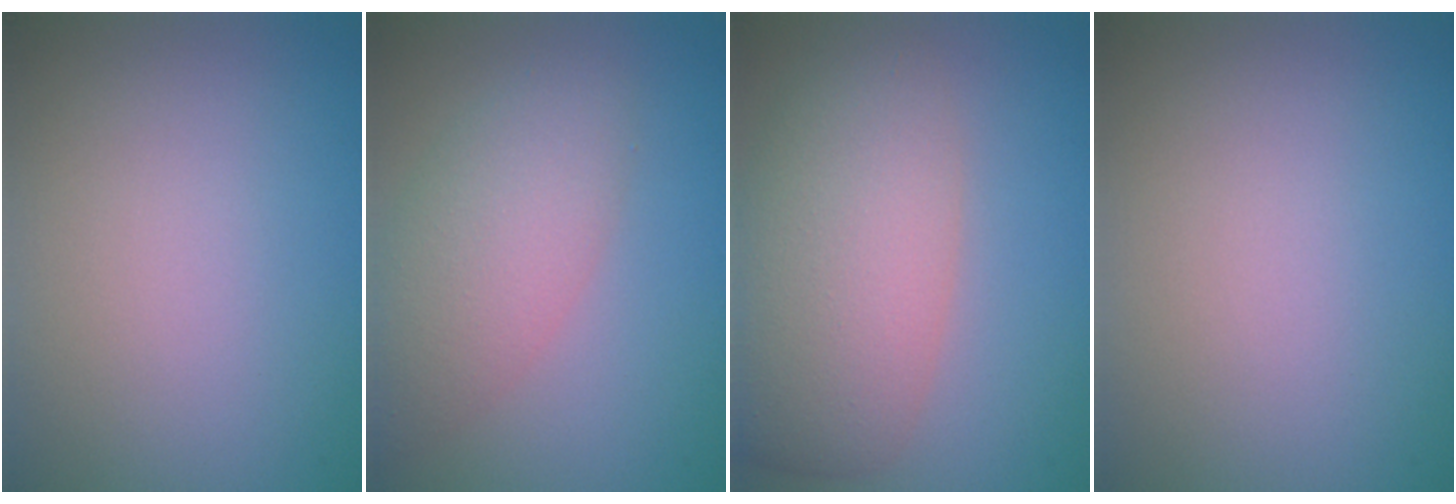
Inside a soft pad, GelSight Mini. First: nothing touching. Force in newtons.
{"total": 4.7, "press": 4.7, "slide": 0.4}
{"total": 7.6, "press": 7.6, "slide": 0.3}
{"total": 0.0}